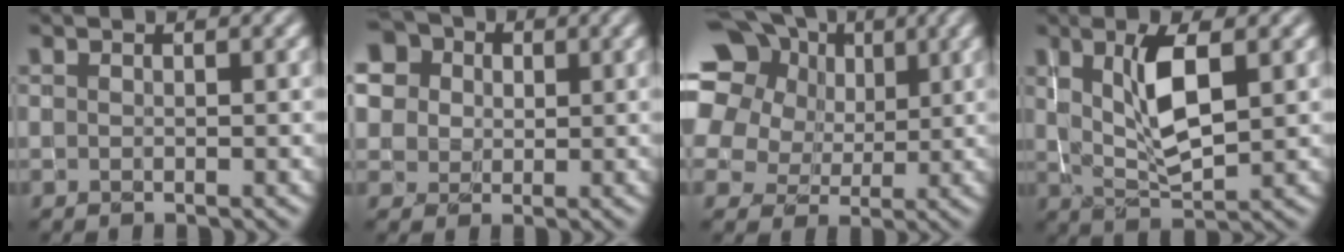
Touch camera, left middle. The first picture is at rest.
{"total": 9.7, "force": [4.2, 7.8, 4.0], "torque": [-0.100, 0.024, 0.063]}
{"total": 18.3, "force": [8.2, 14.0, 8.6], "torque": [-0.221, 0.049, 0.145]}
{"total": 4.8, "force": [1.2, 1.4, 4.4], "torque": [-0.089, -0.006, 0.027]}